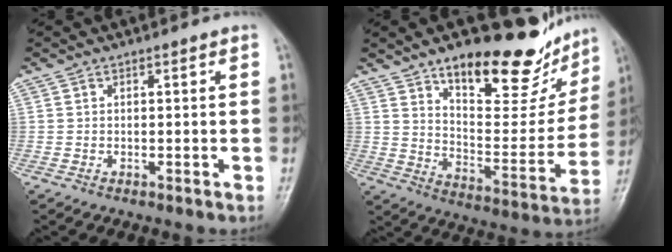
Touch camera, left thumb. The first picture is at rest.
{"total": 22.2, "force": [15.9, 8.5, 13.0], "torque": [-0.127, -0.092, 0.243]}